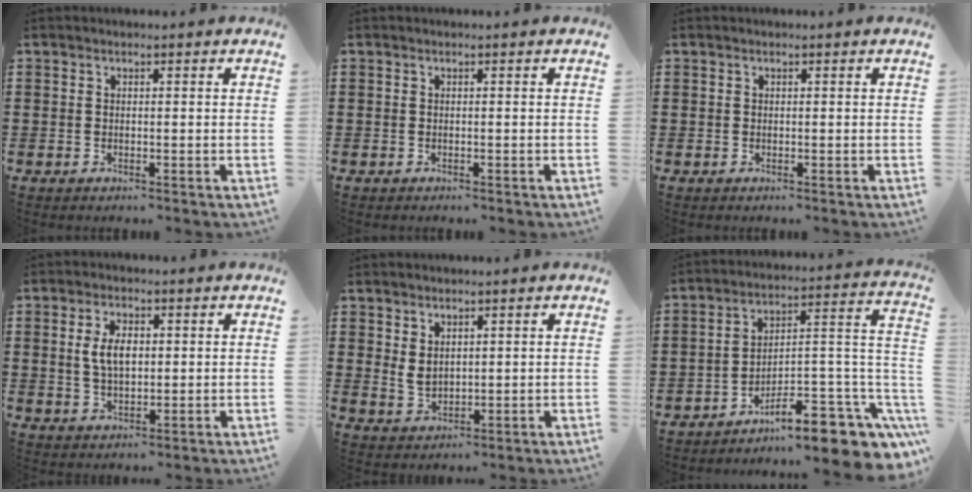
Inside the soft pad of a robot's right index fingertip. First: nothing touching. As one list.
[{"total": 0.0}, {"total": 0.0}, {"total": 4.9, "force": [0.7, 2.5, 4.1], "torque": [-0.085, 0.004, 0.007]}, {"total": 2.6, "force": [1.7, 1.5, 1.2], "torque": [-0.028, 0.004, 0.033]}, {"total": 11.0, "force": [-8.1, 3.2, 6.8], "torque": [-0.086, 0.019, -0.145]}]